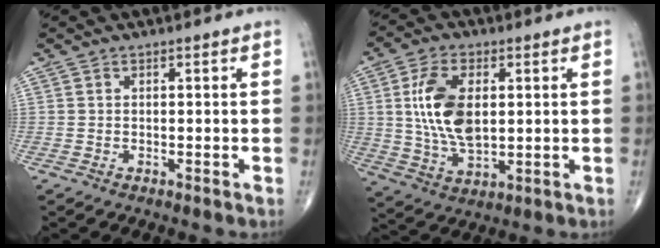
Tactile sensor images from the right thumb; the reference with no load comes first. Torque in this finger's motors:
{"motor_torque": [0.95, 2.20, 1.47, 0.37, 0.18]}